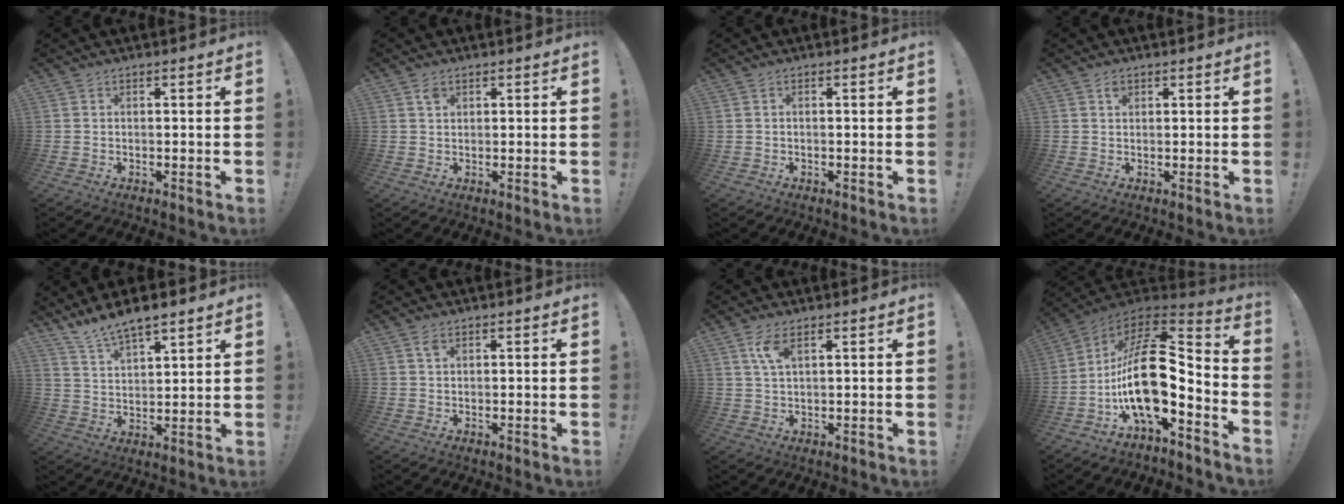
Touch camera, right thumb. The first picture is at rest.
{"total": 1.8, "force": [1.1, 1.2, 0.6], "torque": [-0.006, -0.003, 0.020]}
{"total": 0.0}
{"total": 1.4, "force": [0.7, 1.1, 0.5], "torque": [0.006, -0.006, 0.010]}
{"total": 8.5, "force": [7.6, 1.9, 3.3], "torque": [-0.064, -0.050, 0.142]}
{"total": 1.5, "force": [0.8, 0.9, 0.9], "torque": [-0.019, 0.002, 0.015]}
{"total": 5.1, "force": [2.2, 2.0, 4.1], "torque": [-0.076, 0.000, 0.038]}
{"total": 20.3, "force": [-3.0, 9.0, 17.9], "torque": [-0.337, 0.009, -0.048]}